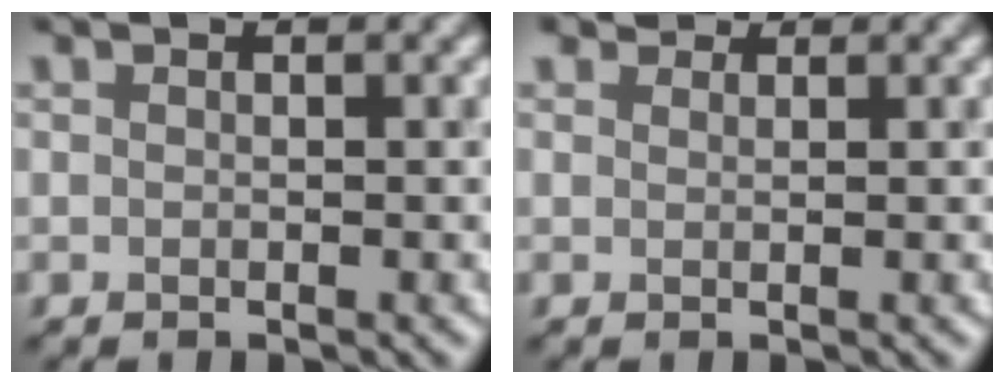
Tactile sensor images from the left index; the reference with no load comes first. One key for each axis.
{"total": 1.8, "fx": 1.6, "fy": 0.8, "fz": 0.5, "tx": -0.007, "ty": -0.012, "tz": 0.022}